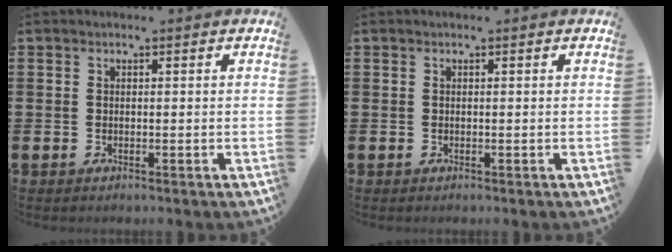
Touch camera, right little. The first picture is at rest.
{"total": 0.0}